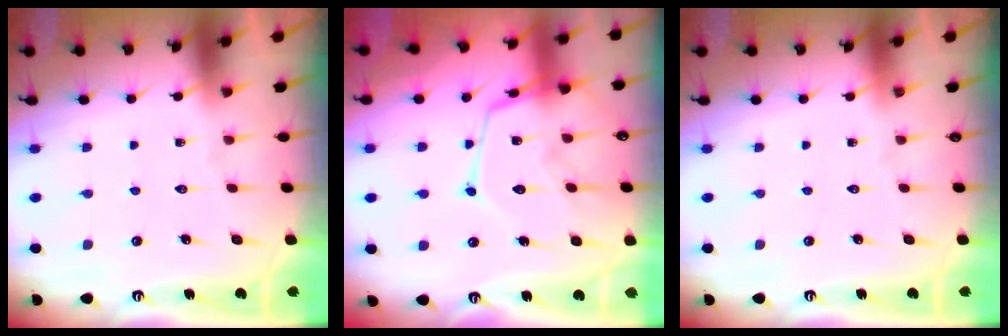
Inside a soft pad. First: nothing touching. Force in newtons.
{"total": 14.2, "press": 14.1, "slide": 1.4}
{"total": 0.0}